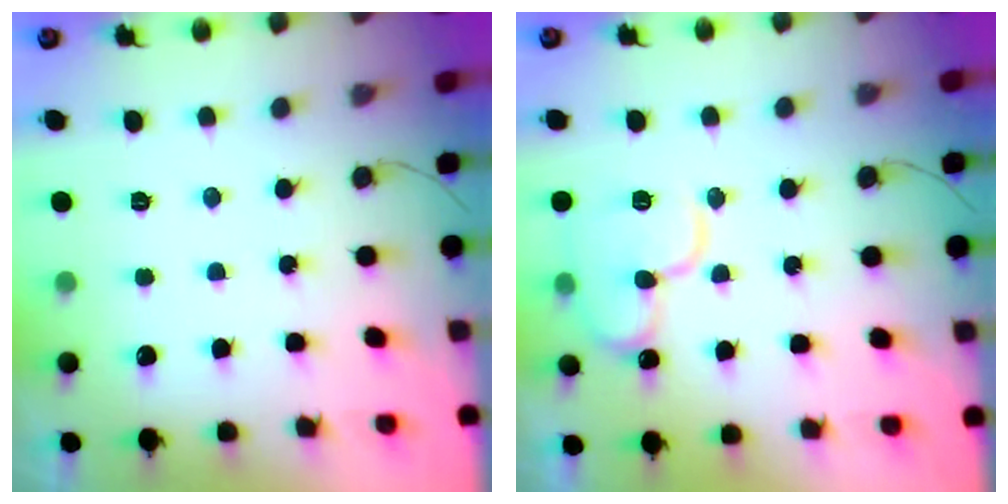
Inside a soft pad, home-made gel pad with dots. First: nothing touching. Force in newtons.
{"total": 13.8, "press": 13.7, "slide": 1.4}